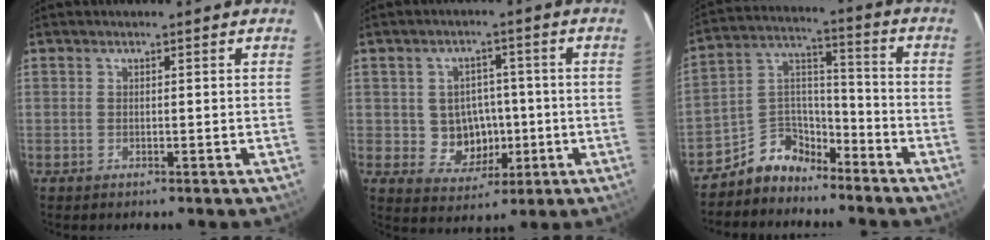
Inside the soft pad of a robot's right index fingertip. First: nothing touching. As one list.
[{"total": 7.6, "force": [-0.8, 7.0, 2.7], "torque": [-0.063, 0.015, 0.007]}, {"total": 8.6, "force": [-6.9, 4.9, 1.8], "torque": [-0.046, 0.054, -0.135]}]